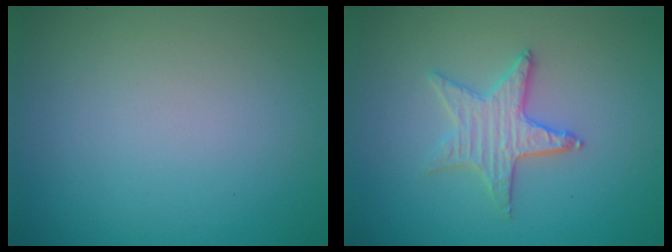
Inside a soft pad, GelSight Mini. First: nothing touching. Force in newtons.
{"total": 2.9, "press": 2.8, "slide": 0.8}